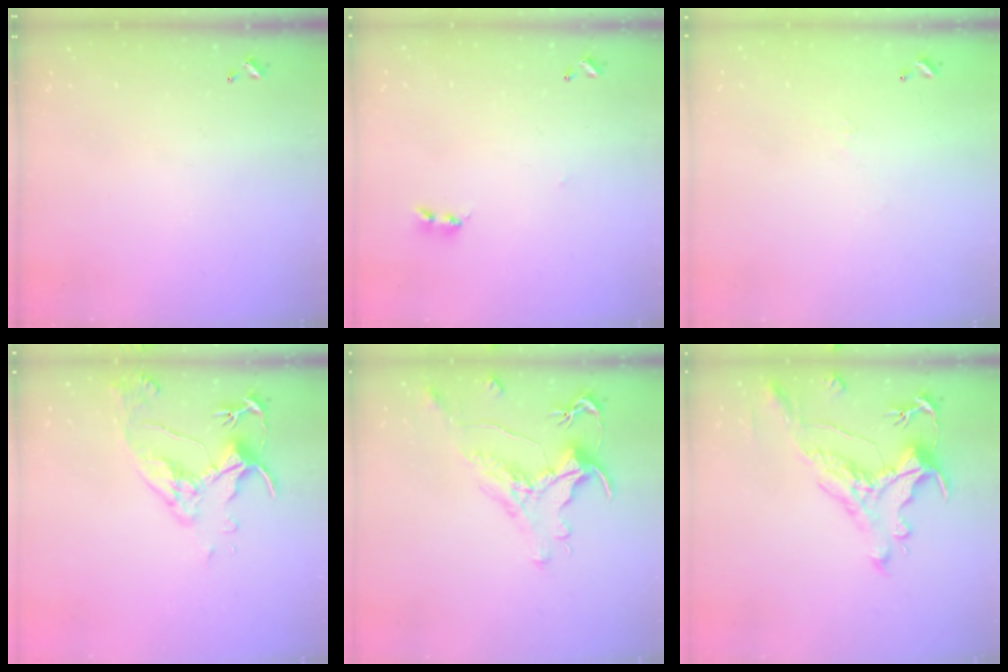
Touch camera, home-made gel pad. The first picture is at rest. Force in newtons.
{"total": 1.6, "press": 1.6, "slide": 0.4}
{"total": 6.6, "press": 6.6, "slide": 0.8}
{"total": 6.6, "press": 6.5, "slide": 1.2}
{"total": 1.5, "press": 0.7, "slide": 1.3}
{"total": 1.7, "press": 0.9, "slide": 1.4}